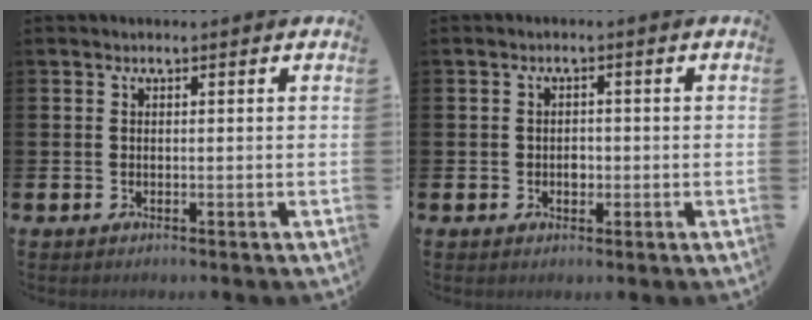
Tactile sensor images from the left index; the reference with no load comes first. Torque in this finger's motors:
{"motor_torque": [0.49, 0.11, 0.03, 0.01]}